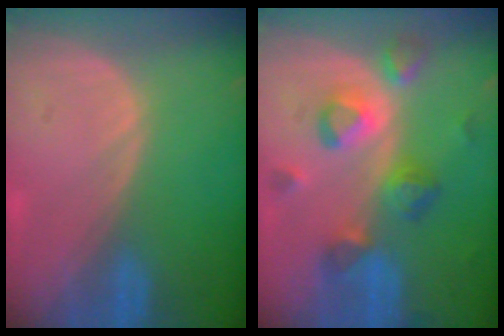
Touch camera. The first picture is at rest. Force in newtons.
{"total": 8.3, "press": 7.8, "slide": 2.8}